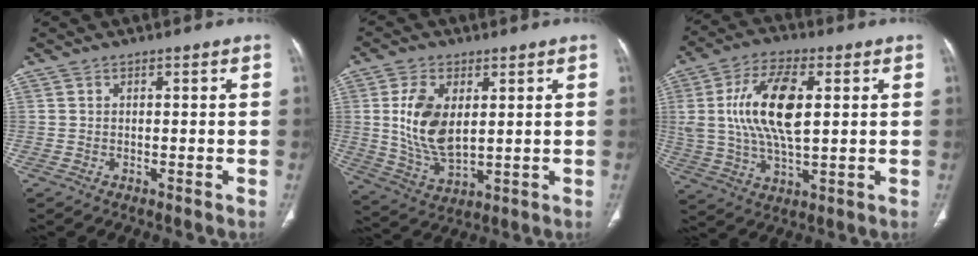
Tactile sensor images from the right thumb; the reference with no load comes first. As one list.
[{"total": 11.9, "force": [2.1, 6.6, 9.7], "torque": [-0.180, -0.018, 0.050]}, {"total": 15.8, "force": [2.9, 7.1, 13.8], "torque": [-0.269, 0.001, 0.055]}]